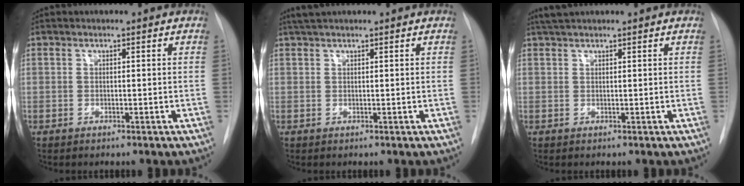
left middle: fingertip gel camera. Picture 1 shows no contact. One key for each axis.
{"total": 2.8, "fx": 2.4, "fy": 0.3, "fz": 1.4, "tx": -0.027, "ty": 0.023, "tz": 0.045}
{"total": 3.0, "fx": 2.6, "fy": 0.3, "fz": 1.4, "tx": -0.027, "ty": 0.024, "tz": 0.049}